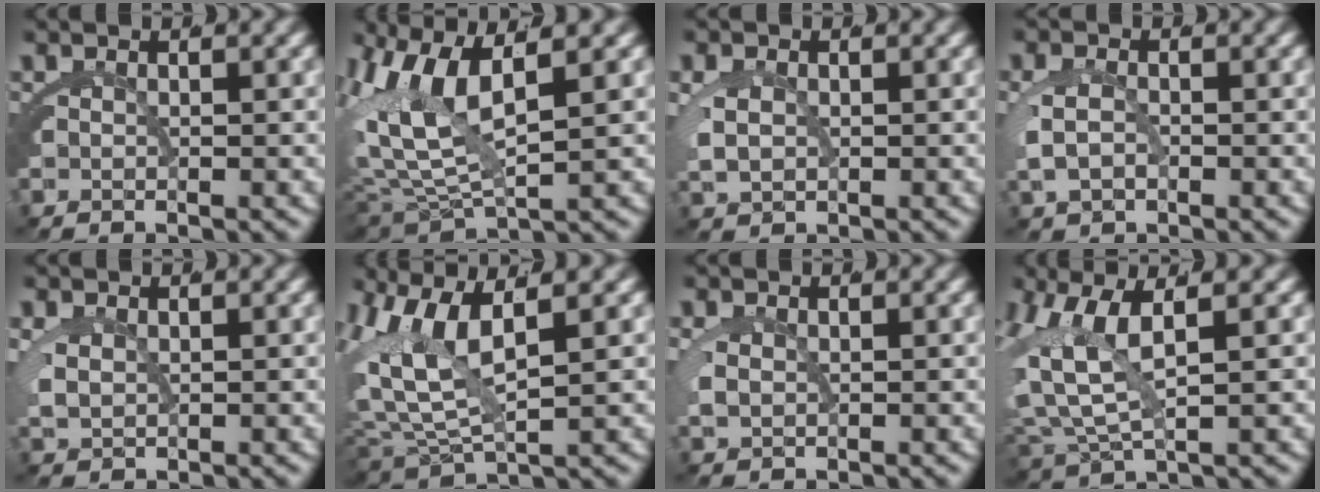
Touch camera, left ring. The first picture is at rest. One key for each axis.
{"total": 8.8, "fx": 2.0, "fy": 5.0, "fz": 6.9, "tx": -0.159, "ty": -0.003, "tz": 0.041}
{"total": 1.6, "fx": 0.5, "fy": 0.8, "fz": 1.3, "tx": -0.035, "ty": -0.005, "tz": 0.018}
{"total": 2.0, "fx": -0.2, "fy": 1.1, "fz": 1.6, "tx": -0.040, "ty": -0.007, "tz": 0.005}
{"total": 1.6, "fx": 0.8, "fy": 0.8, "fz": 1.0, "tx": -0.030, "ty": -0.005, "tz": 0.025}
{"total": 9.1, "fx": 2.3, "fy": 5.9, "fz": 6.5, "tx": -0.153, "ty": 0.000, "tz": 0.040}
{"total": 1.0, "fx": 0.4, "fy": 0.3, "fz": 0.8, "tx": -0.023, "ty": -0.004, "tz": 0.014}
{"total": 6.9, "fx": 2.0, "fy": 3.8, "fz": 5.3, "tx": -0.126, "ty": -0.001, "tz": 0.038}